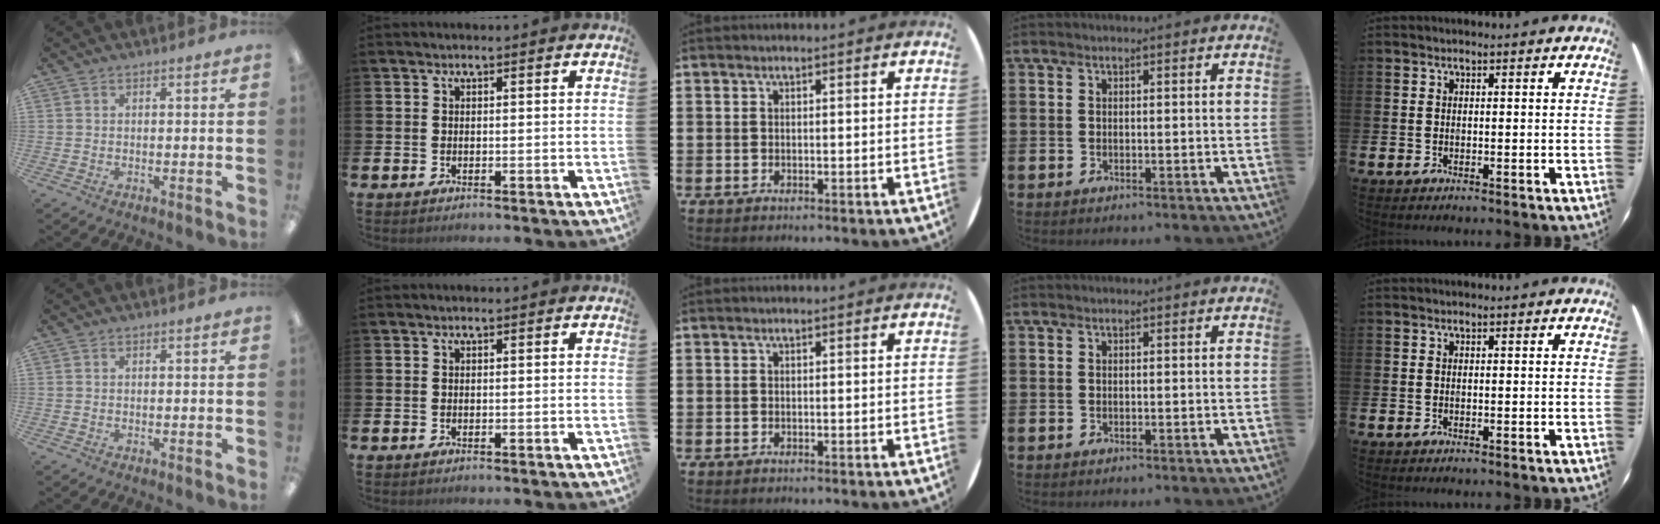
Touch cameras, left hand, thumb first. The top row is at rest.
{}